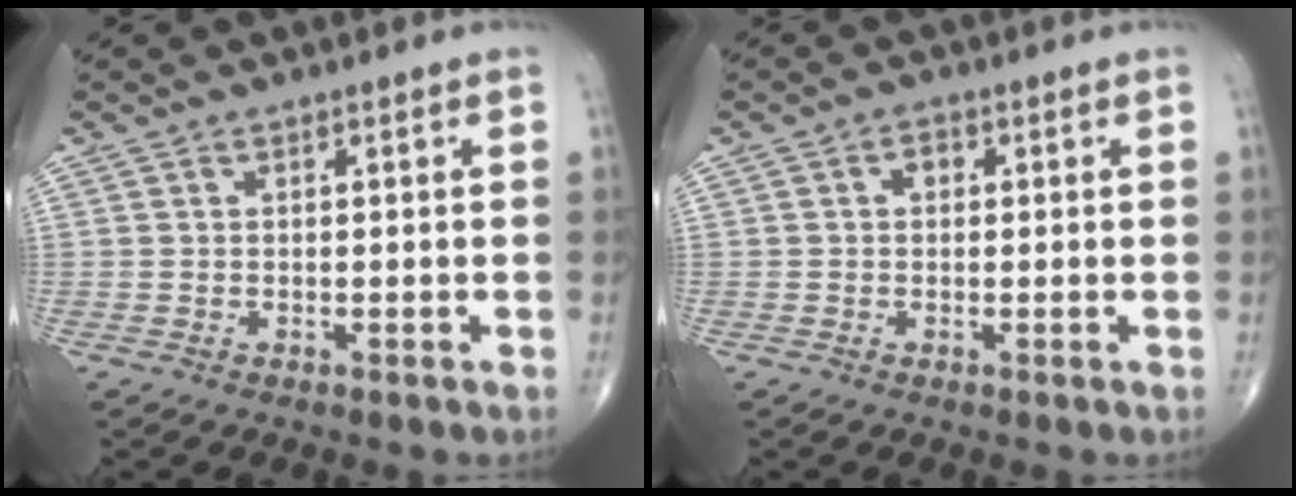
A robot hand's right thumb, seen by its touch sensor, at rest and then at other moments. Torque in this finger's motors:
{"motor_torque": [0.11, 1.01, 0.45, 0.22, 0.00]}